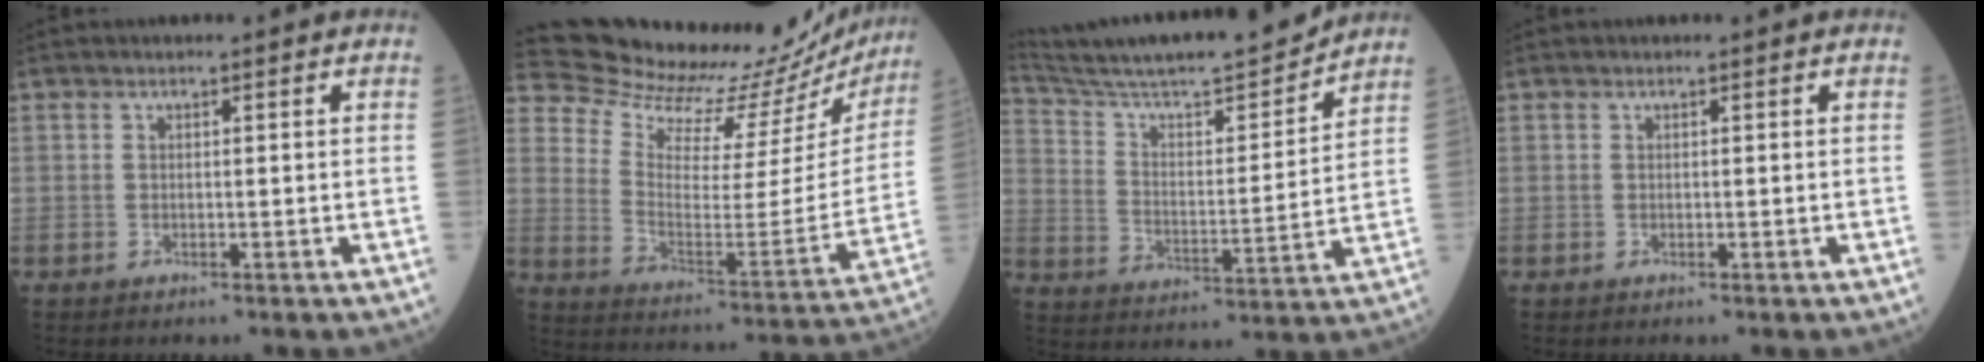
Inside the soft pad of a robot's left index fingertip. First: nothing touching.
{"total": 23.9, "force": [23.2, 3.9, 4.4], "torque": [-0.086, -0.106, 0.309]}
{"total": 20.2, "force": [18.7, 0.6, 7.7], "torque": [-0.143, -0.013, 0.298]}
{"total": 0.0}